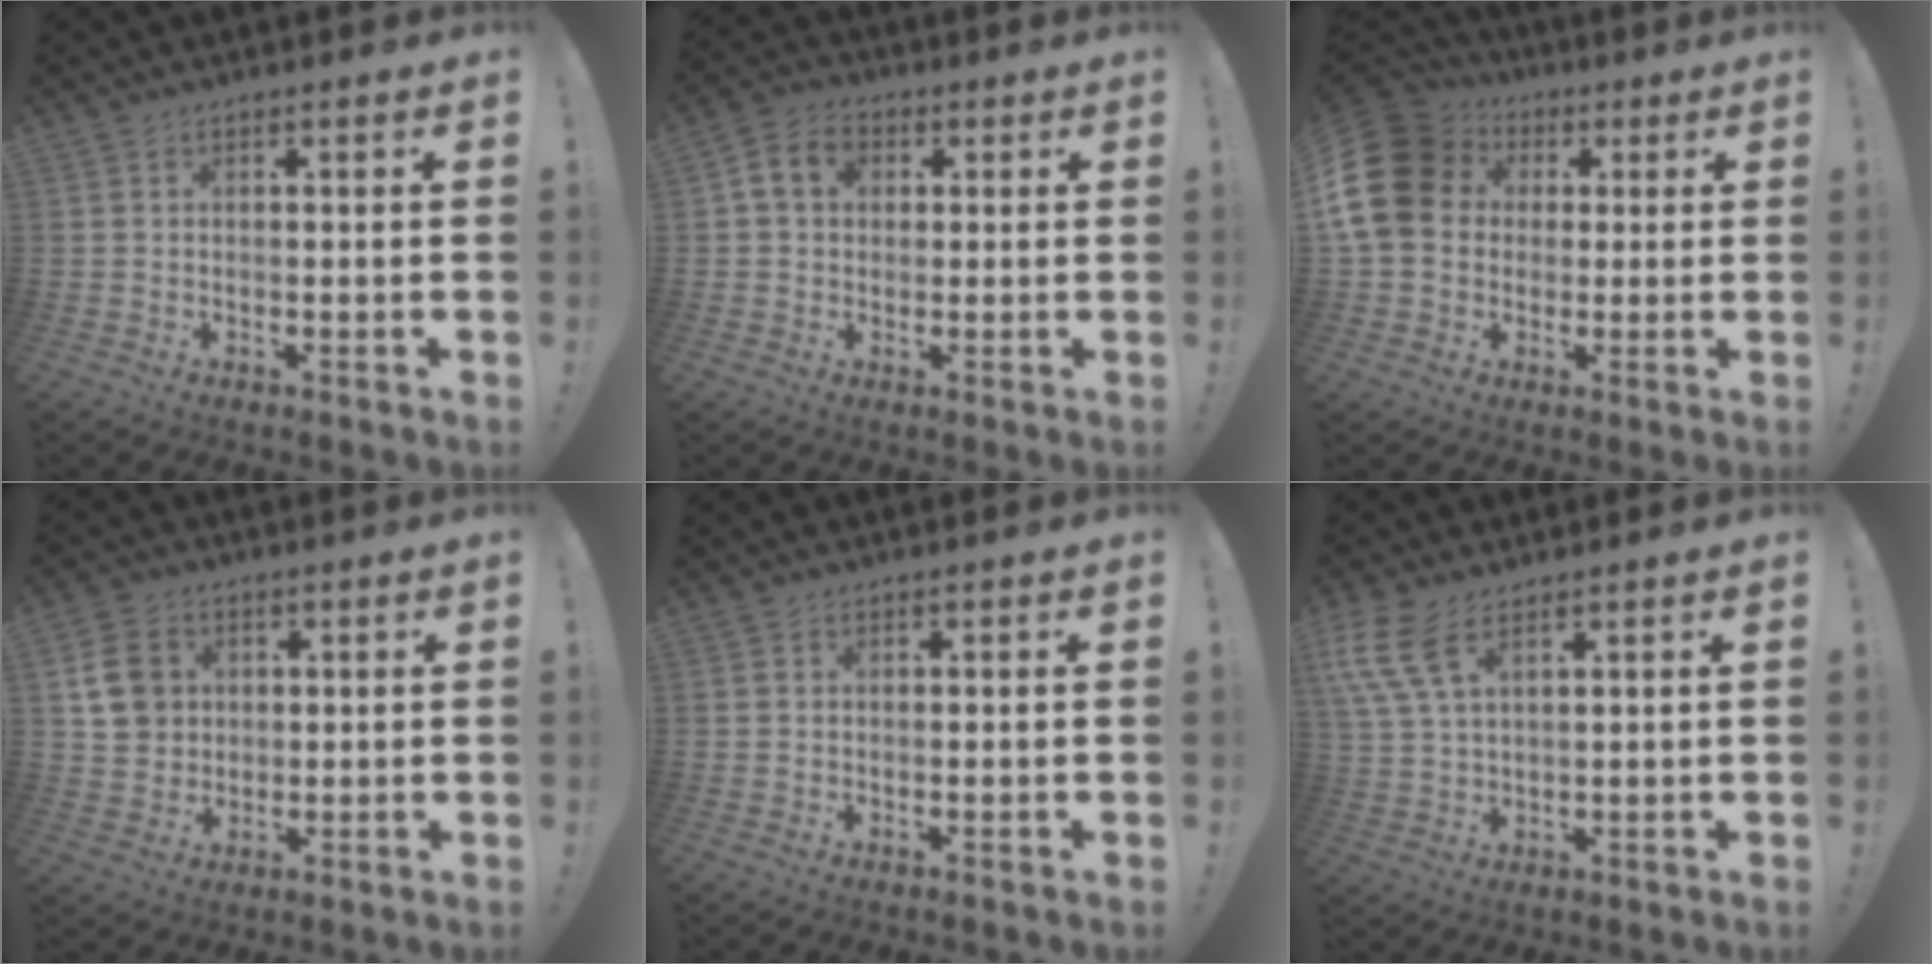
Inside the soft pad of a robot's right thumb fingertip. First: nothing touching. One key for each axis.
{"total": 7.2, "fx": 1.6, "fy": 5.7, "fz": 4.1, "tx": -0.066, "ty": 0.011, "tz": 0.033}
{"total": 16.7, "fx": 3.2, "fy": 13.6, "fz": 9.1, "tx": -0.172, "ty": 0.004, "tz": 0.063}
{"total": 9.7, "fx": 2.8, "fy": 8.4, "fz": 3.7, "tx": -0.039, "ty": 0.000, "tz": 0.060}
{"total": 0.0}
{"total": 9.8, "fx": 5.5, "fy": 4.4, "fz": 6.8, "tx": -0.151, "ty": -0.014, "tz": 0.107}